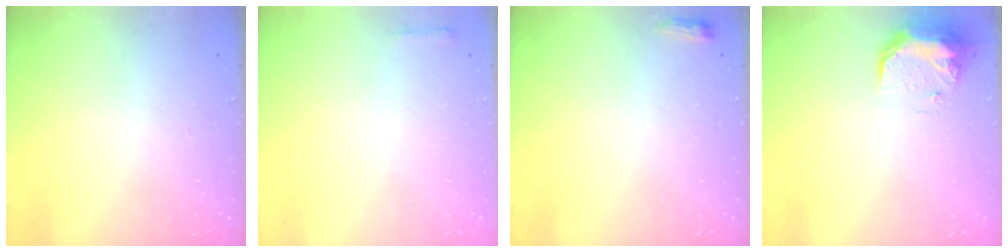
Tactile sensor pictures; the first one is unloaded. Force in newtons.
{"total": 2.3, "press": 2.3, "slide": 0.5}
{"total": 4.7, "press": 4.6, "slide": 0.8}
{"total": 8.8, "press": 8.7, "slide": 1.2}